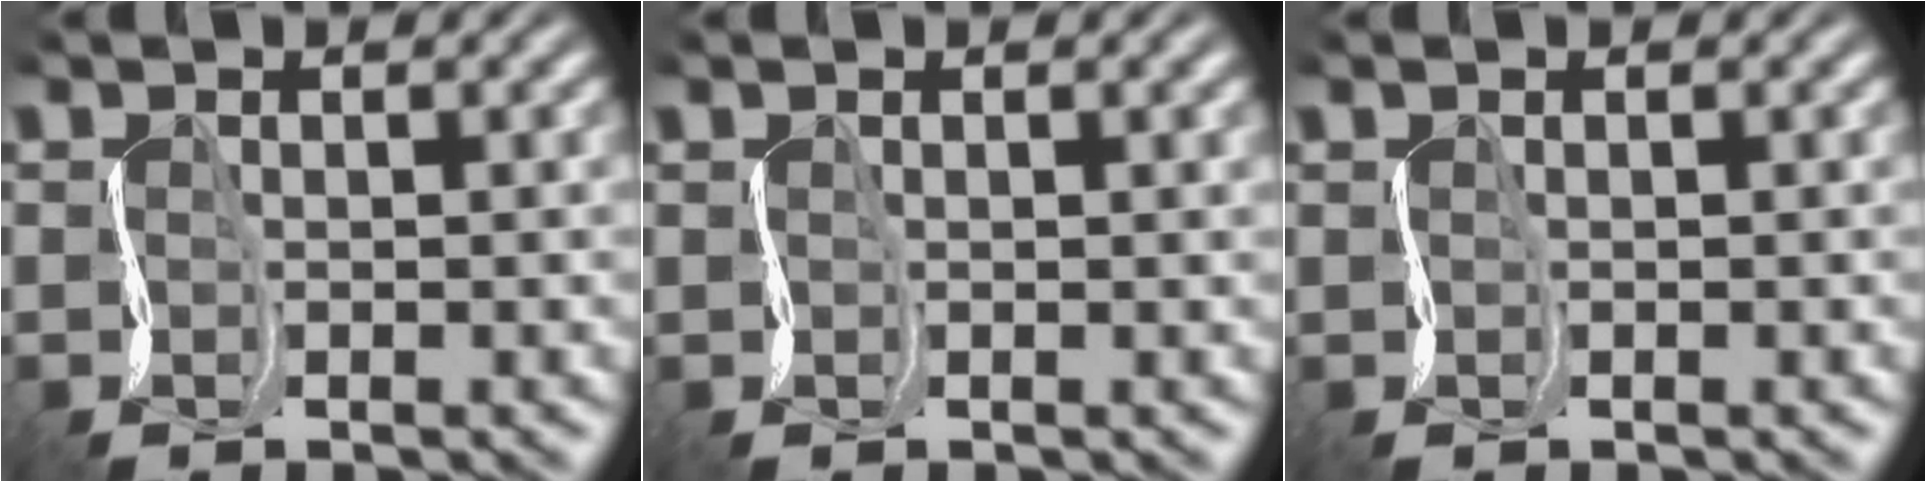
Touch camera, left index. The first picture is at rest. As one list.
[{"total": 2.2, "force": [1.4, 0.7, 1.5], "torque": [-0.024, 0.005, 0.021]}, {"total": 0.6, "force": [0.5, 0.2, 0.3], "torque": [-0.004, 0.000, 0.010]}]